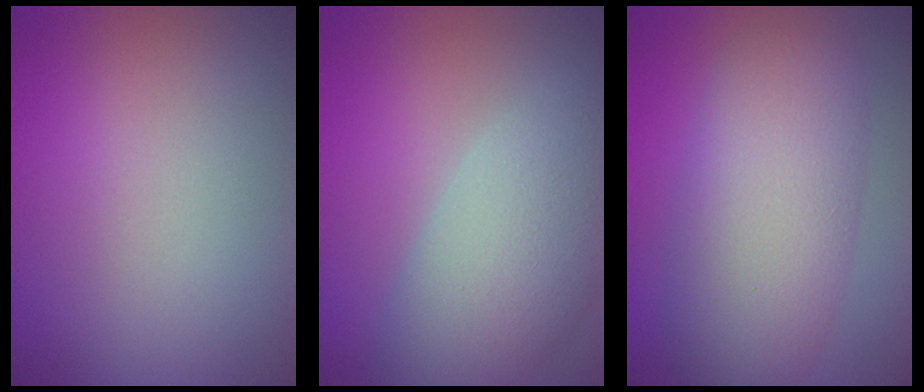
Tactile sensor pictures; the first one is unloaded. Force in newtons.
{"total": 7.6, "press": 7.6, "slide": 0.5}
{"total": 8.1, "press": 8.1, "slide": 0.2}